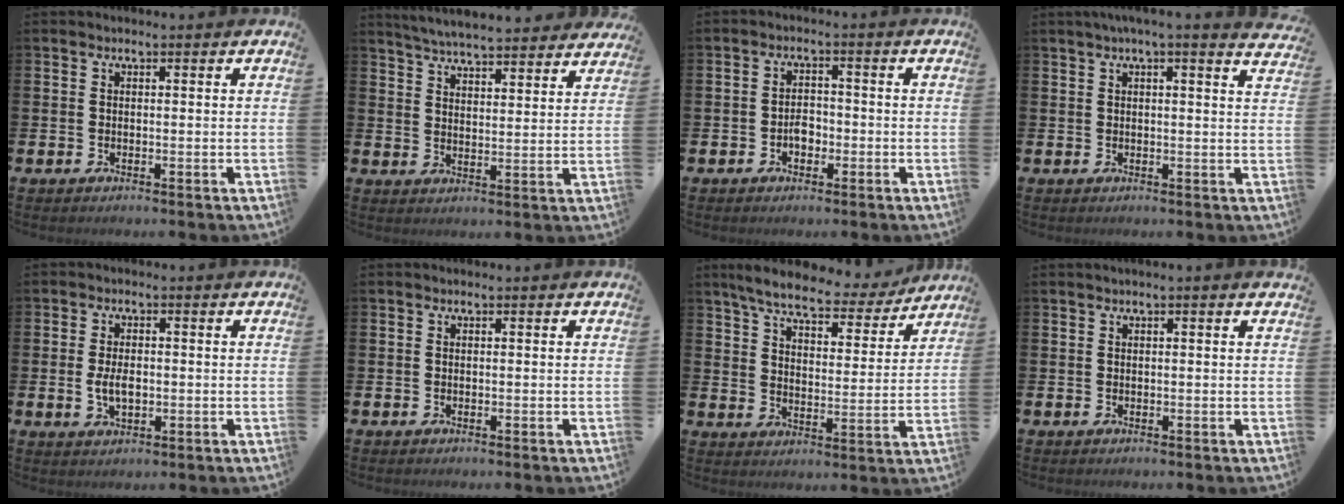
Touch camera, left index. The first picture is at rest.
{"total": 5.8, "force": [5.7, 0.4, 1.1], "torque": [-0.034, -0.035, 0.099]}
{"total": 2.4, "force": [-0.9, 1.7, 1.4], "torque": [-0.015, 0.001, -0.022]}
{"total": 2.7, "force": [2.4, -0.4, 1.1], "torque": [-0.021, -0.011, 0.042]}
{"total": 3.3, "force": [-0.2, 1.9, 2.7], "torque": [-0.040, 0.001, -0.007]}
{"total": 0.0}
{"total": 7.4, "force": [6.6, 1.6, 2.8], "torque": [-0.076, -0.038, 0.112]}
{"total": 0.5, "force": [0.2, -0.2, 0.4], "torque": [-0.009, 0.000, 0.004]}